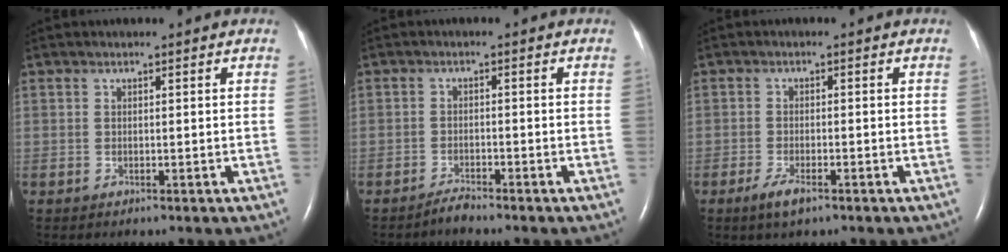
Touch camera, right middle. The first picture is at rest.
{"total": 1.6, "force": [-1.6, -0.1, 0.2], "torque": [-0.006, -0.004, -0.028]}
{"total": 3.1, "force": [-2.0, 0.8, 2.3], "torque": [-0.054, -0.004, -0.037]}